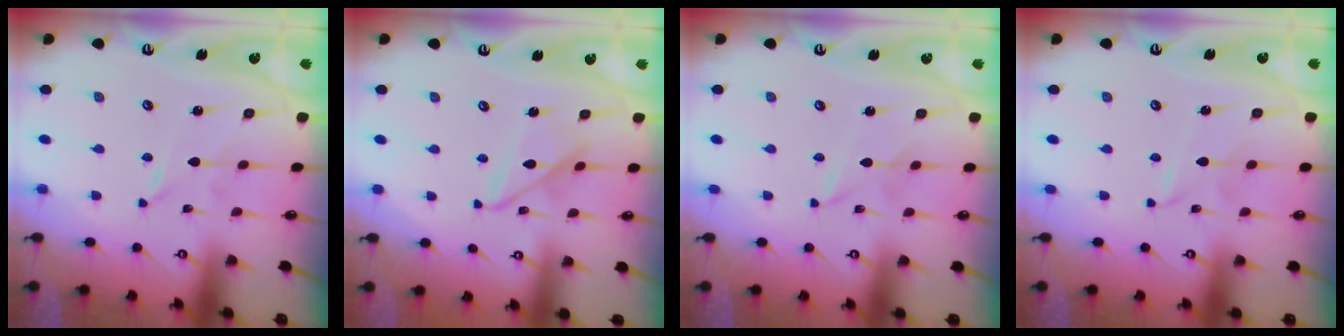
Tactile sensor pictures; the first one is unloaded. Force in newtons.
{"total": 10.5, "press": 10.4, "slide": 0.7}
{"total": 1.4, "press": 1.4, "slide": 0.2}
{"total": 0.9, "press": 0.9, "slide": 0.2}